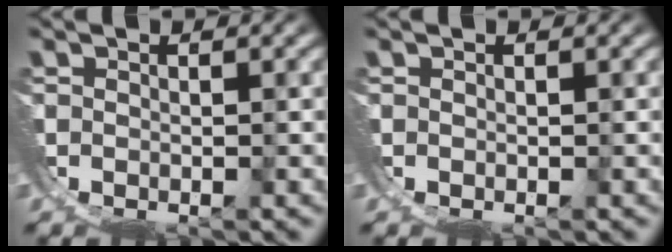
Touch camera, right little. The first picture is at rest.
{"total": 0.0}